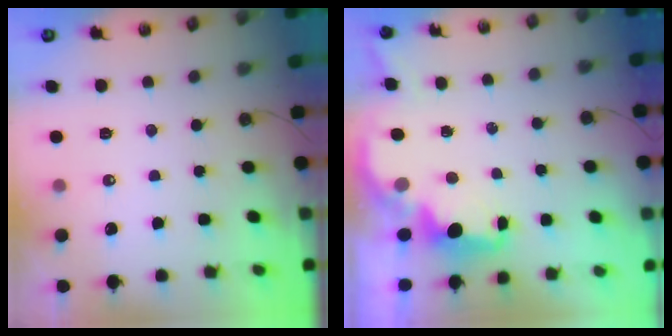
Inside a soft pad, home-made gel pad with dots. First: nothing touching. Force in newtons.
{"total": 2.0, "press": 1.9, "slide": 0.8}